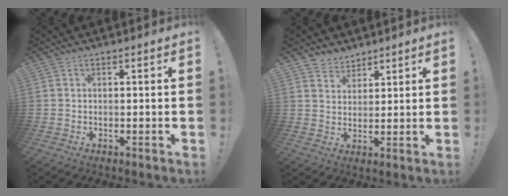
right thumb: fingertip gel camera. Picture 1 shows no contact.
{"total": 4.7, "force": [3.9, 2.6, -0.2], "torque": [0.008, -0.034, 0.074]}